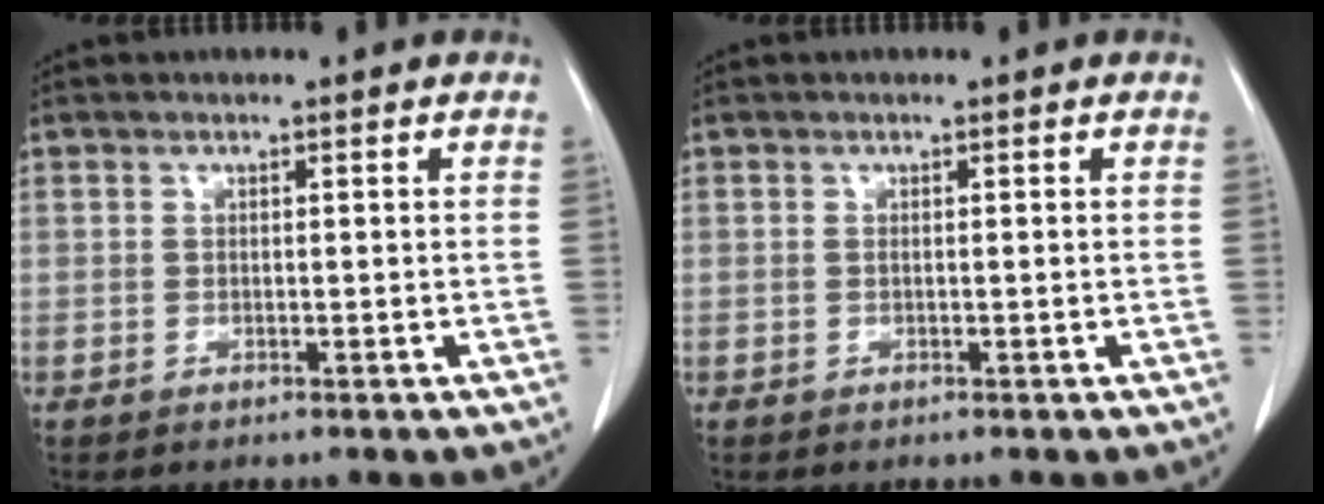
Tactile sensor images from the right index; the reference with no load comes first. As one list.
[{"total": 0.0}]